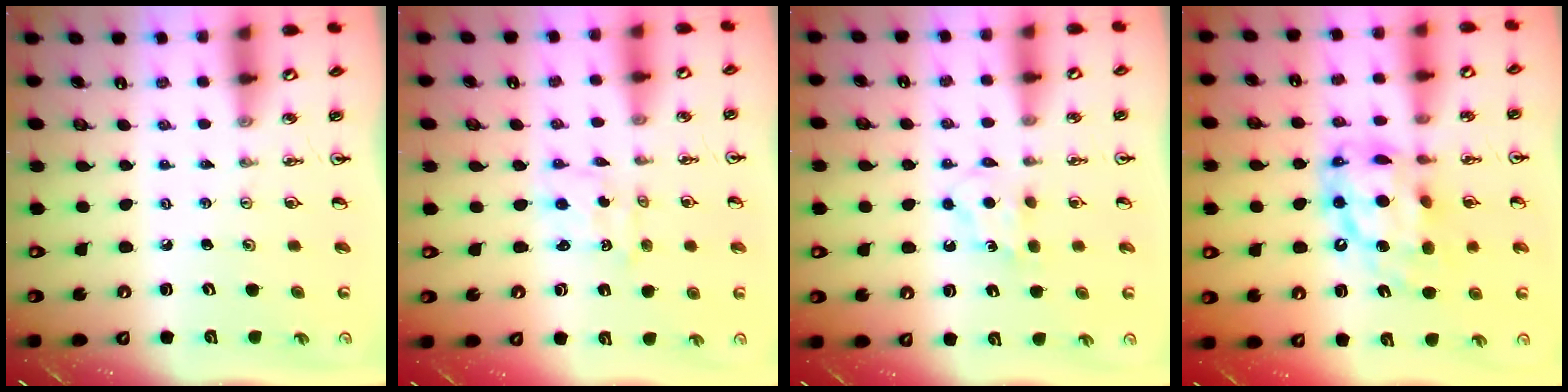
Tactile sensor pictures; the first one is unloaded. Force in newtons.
{"total": 1.0, "press": 0.9, "slide": 0.5}
{"total": 5.5, "press": 5.4, "slide": 0.7}
{"total": 15.9, "press": 15.9, "slide": 1.4}